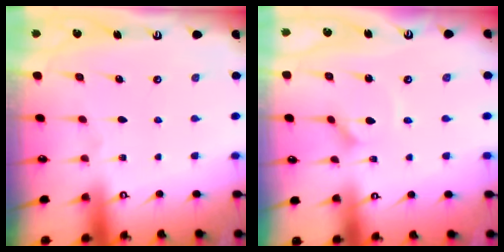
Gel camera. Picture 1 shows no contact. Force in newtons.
{"total": 1.9, "press": 1.9, "slide": 0.2}